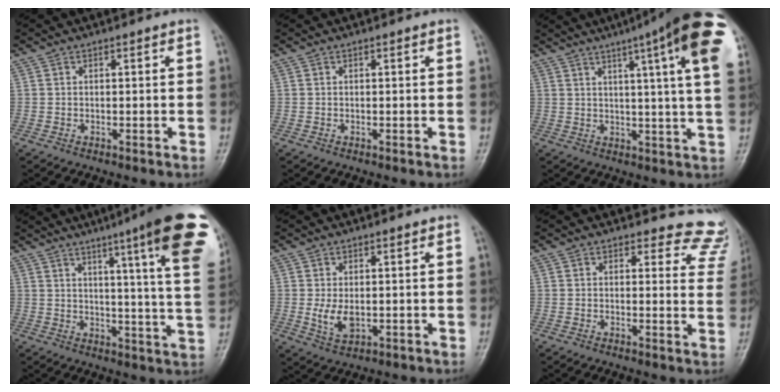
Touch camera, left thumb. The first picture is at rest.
{"total": 0.0}
{"total": 20.1, "force": [9.7, 2.0, 17.5], "torque": [-0.231, -0.016, 0.108]}
{"total": 22.2, "force": [12.0, 1.8, 18.5], "torque": [-0.212, -0.046, 0.140]}
{"total": 4.4, "force": [0.0, 2.6, 3.6], "torque": [-0.065, -0.011, 0.007]}
{"total": 9.5, "force": [8.9, 3.3, -0.7], "torque": [0.070, -0.072, 0.056]}